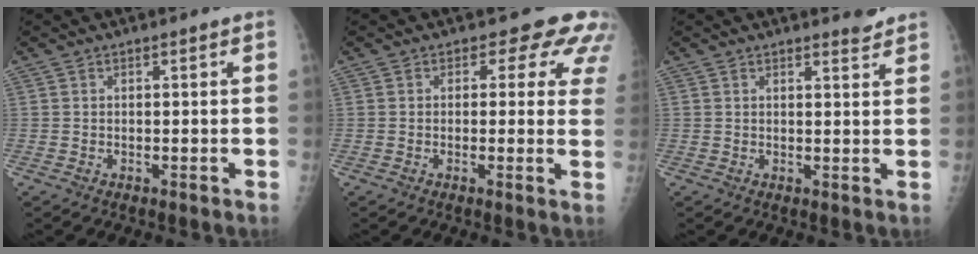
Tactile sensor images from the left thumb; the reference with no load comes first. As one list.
[{"total": 7.0, "force": [4.7, 4.3, 2.9], "torque": [0.009, -0.014, 0.027]}, {"total": 1.8, "force": [1.8, 0.0, 0.3], "torque": [-0.001, -0.020, 0.023]}]